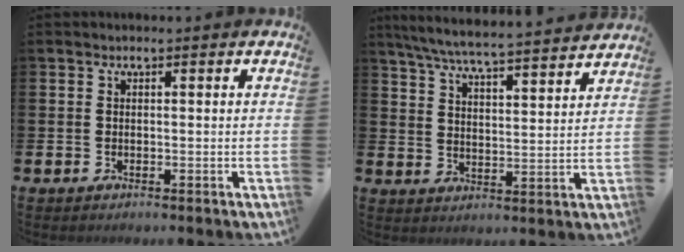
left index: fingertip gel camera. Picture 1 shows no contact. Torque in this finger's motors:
{"motor_torque": [0.59, -0.75, 0.23, 0.17]}